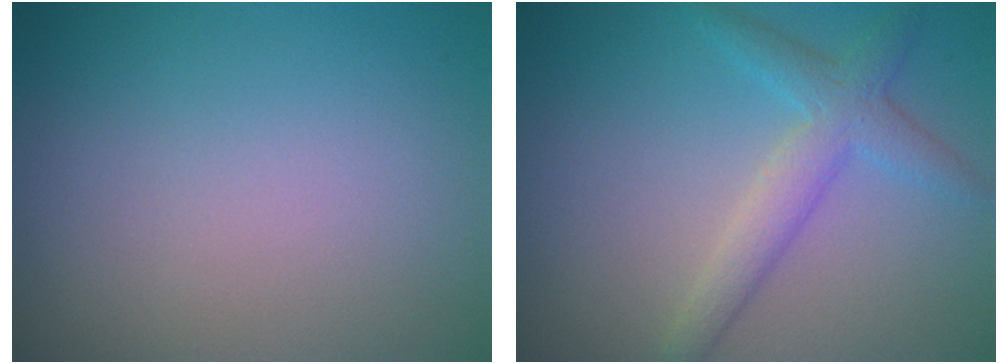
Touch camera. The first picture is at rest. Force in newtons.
{"total": 3.3, "press": 3.3, "slide": 0.1}